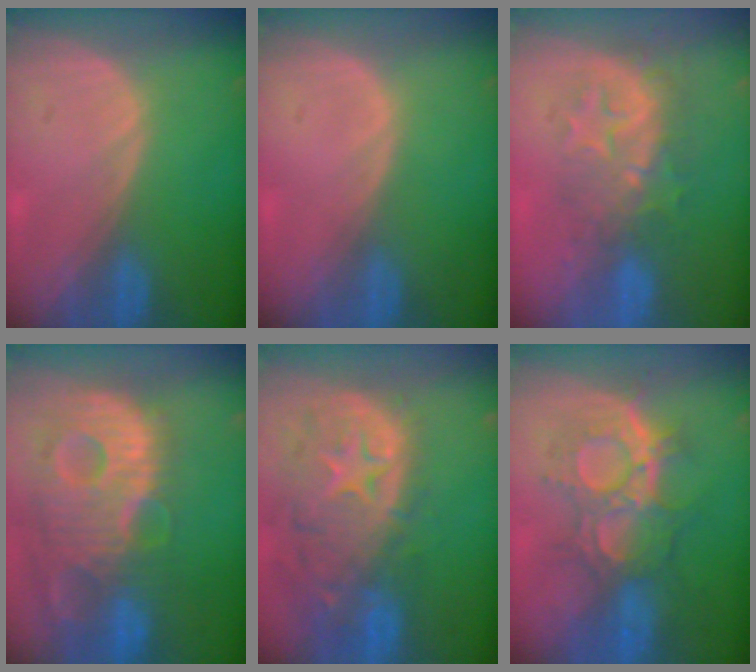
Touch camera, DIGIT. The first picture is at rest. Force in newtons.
{"total": 0.0}
{"total": 8.8, "press": 7.9, "slide": 4.0}
{"total": 13.9, "press": 12.0, "slide": 7.0}
{"total": 14.0, "press": 11.3, "slide": 8.2}
{"total": 9.4, "press": 9.4, "slide": 0.6}